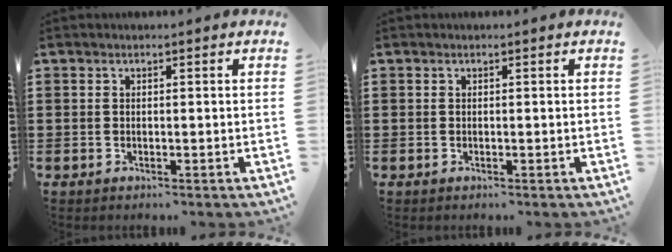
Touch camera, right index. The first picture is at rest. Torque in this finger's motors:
{"motor_torque": [-0.14, 0.42, 0.00, 0.02]}